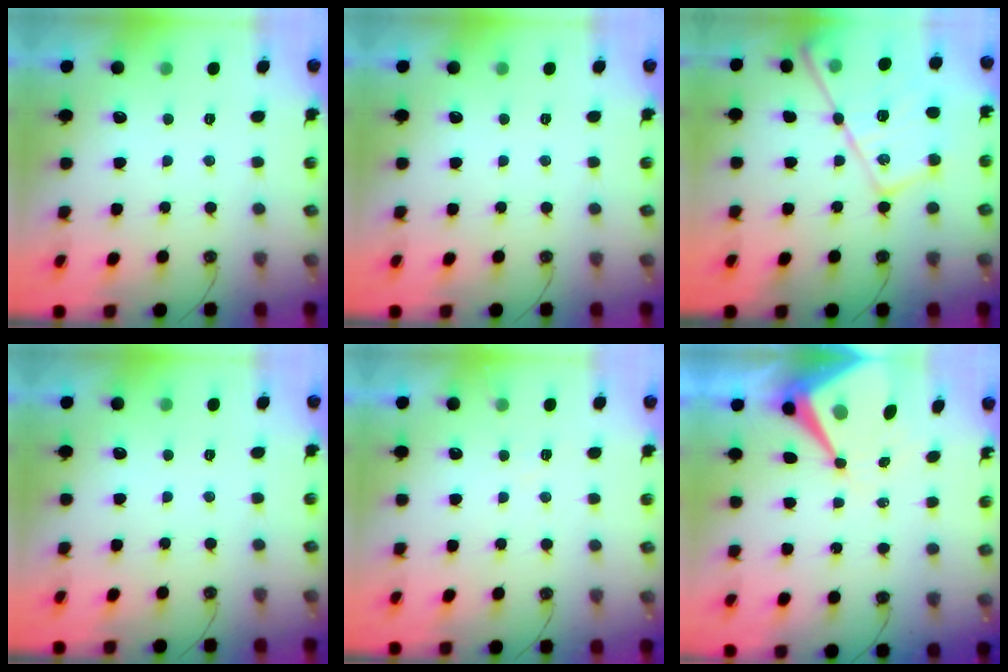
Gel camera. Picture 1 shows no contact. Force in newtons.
{"total": 0.0}
{"total": 21.7, "press": 21.7, "slide": 1.2}
{"total": 0.0}
{"total": 3.8, "press": 3.7, "slide": 0.5}
{"total": 12.4, "press": 12.4, "slide": 1.1}